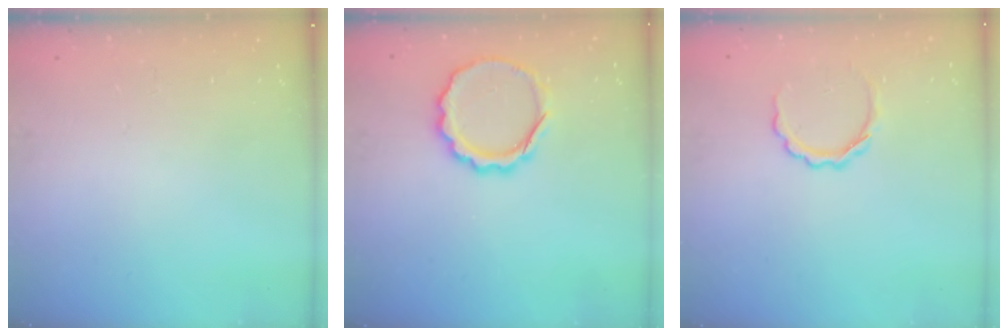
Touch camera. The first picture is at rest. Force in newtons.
{"total": 10.2, "press": 10.0, "slide": 1.9}
{"total": 4.9, "press": 4.9, "slide": 0.7}